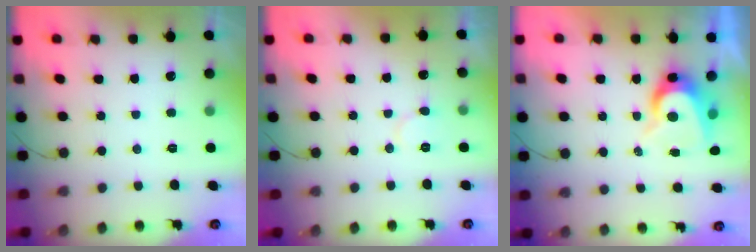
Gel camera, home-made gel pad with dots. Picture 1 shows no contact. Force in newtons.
{"total": 5.3, "press": 5.3, "slide": 0.2}
{"total": 7.7, "press": 7.7, "slide": 0.4}